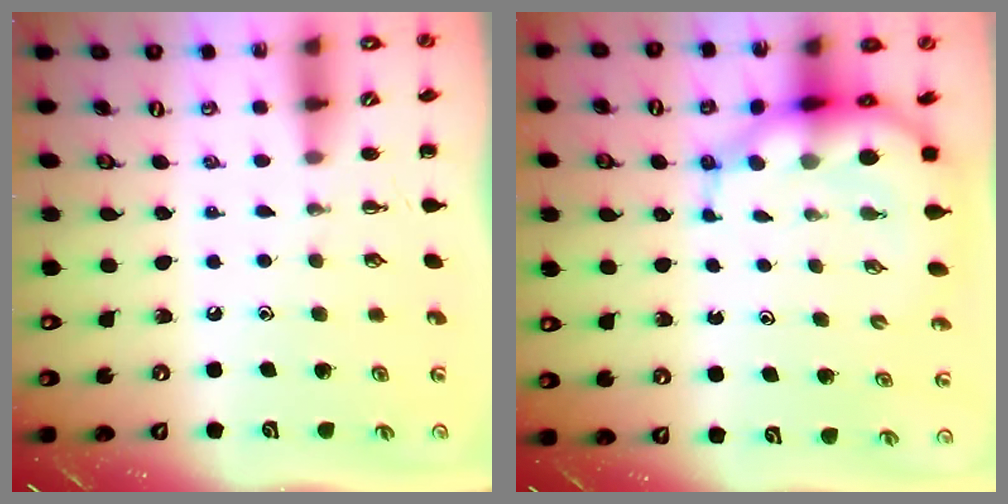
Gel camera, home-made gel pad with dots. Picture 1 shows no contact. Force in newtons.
{"total": 8.7, "press": 8.3, "slide": 2.4}